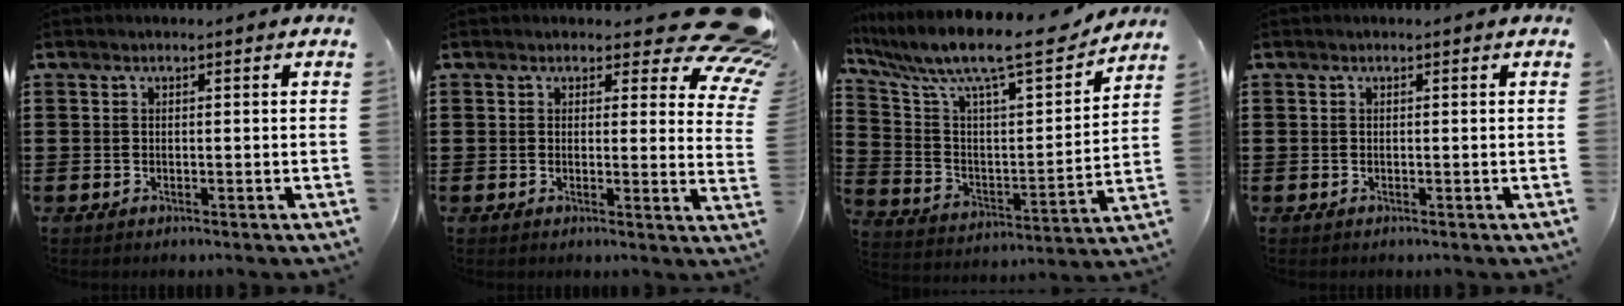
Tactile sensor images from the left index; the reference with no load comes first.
{"total": 7.0, "force": [5.5, 2.2, 3.8], "torque": [-0.048, -0.030, 0.093]}
{"total": 11.7, "force": [9.6, 1.2, 6.5], "torque": [-0.150, -0.075, 0.152]}
{"total": 0.0}